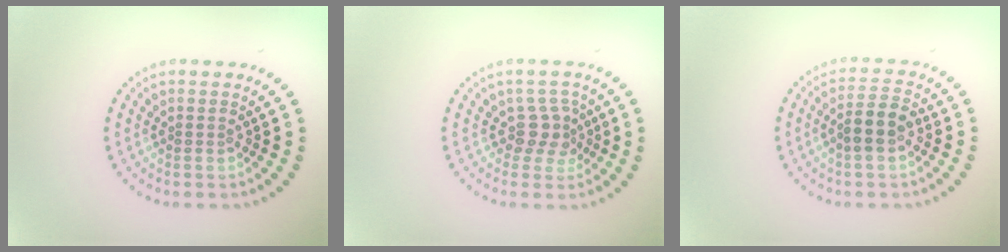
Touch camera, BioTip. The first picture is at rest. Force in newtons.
{"total": 2.4, "press": 1.7, "slide": 1.7}
{"total": 3.0, "press": 2.8, "slide": 1.1}